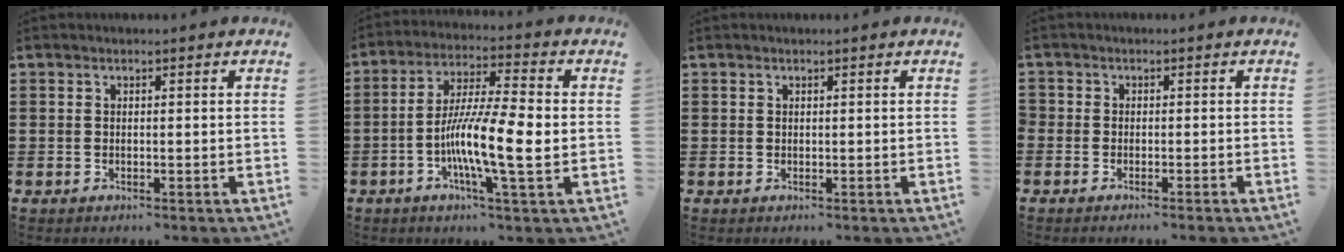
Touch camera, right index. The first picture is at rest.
{"total": 11.4, "force": [-2.3, 1.4, 11.0], "torque": [-0.214, -0.008, -0.049]}
{"total": 0.0}
{"total": 1.1, "force": [-1.1, 0.2, 0.0], "torque": [-0.004, 0.004, -0.023]}